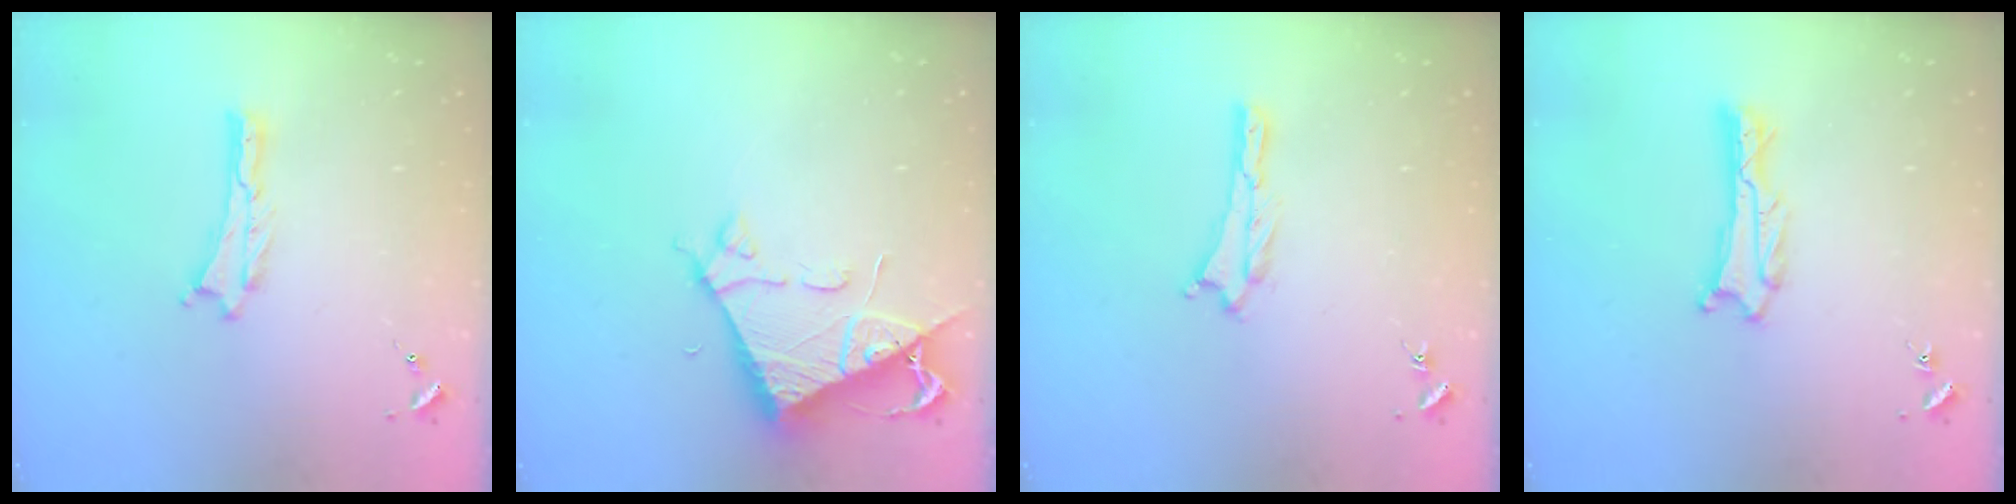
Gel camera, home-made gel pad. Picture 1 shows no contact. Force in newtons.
{"total": 6.6, "press": 6.6, "slide": 0.7}
{"total": 0.0}
{"total": 1.0, "press": 1.0, "slide": 0.1}